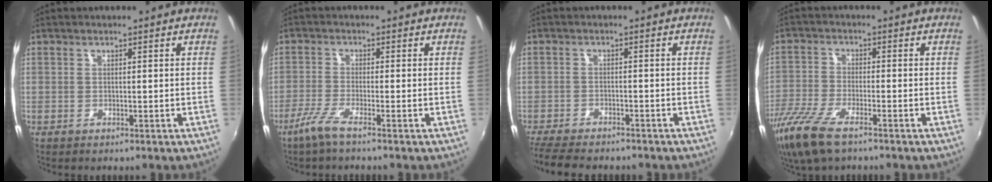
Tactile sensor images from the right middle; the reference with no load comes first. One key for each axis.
{"total": 4.2, "fx": -3.0, "fy": -0.3, "fz": 2.9, "tx": -0.076, "ty": -0.008, "tz": -0.061}
{"total": 10.1, "fx": -8.8, "fy": 2.5, "fz": 4.3, "tx": -0.107, "ty": -0.026, "tz": -0.145}
{"total": 10.9, "fx": -7.5, "fy": 3.1, "fz": 7.2, "tx": -0.172, "ty": -0.034, "tz": -0.153}